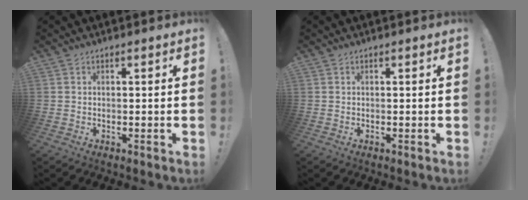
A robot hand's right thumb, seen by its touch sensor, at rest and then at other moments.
{"total": 0.0}